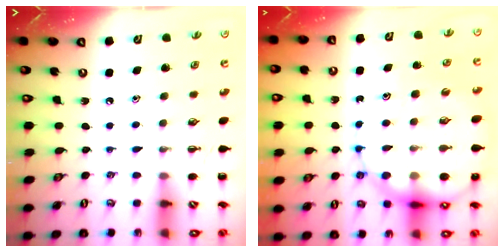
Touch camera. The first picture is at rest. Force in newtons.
{"total": 22.0, "press": 21.6, "slide": 4.0}